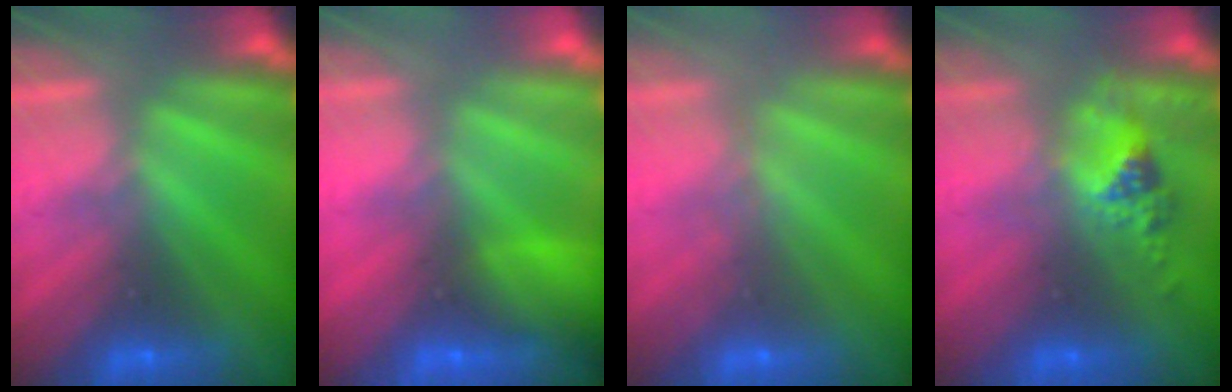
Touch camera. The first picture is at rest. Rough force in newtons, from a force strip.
{"total": 7.8}
{"total": 1.7}
{"total": 2.4}